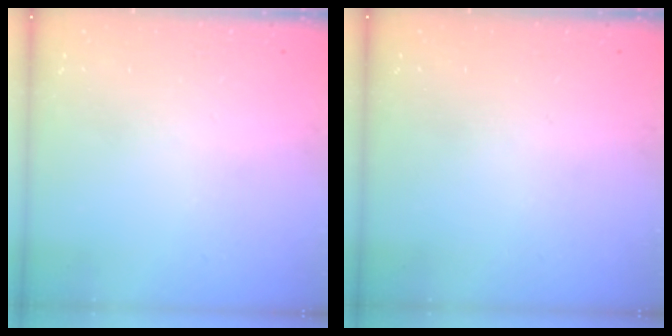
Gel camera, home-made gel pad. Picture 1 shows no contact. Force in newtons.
{"total": 0.0}